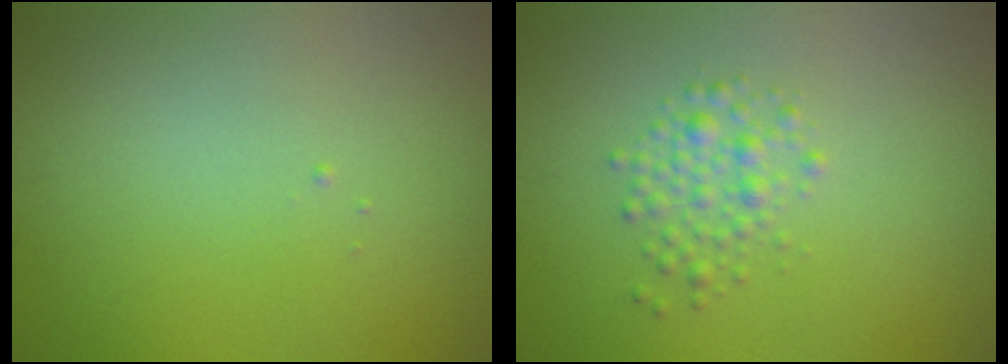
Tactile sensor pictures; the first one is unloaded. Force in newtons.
{"total": 2.0, "press": 2.0, "slide": 0.1}